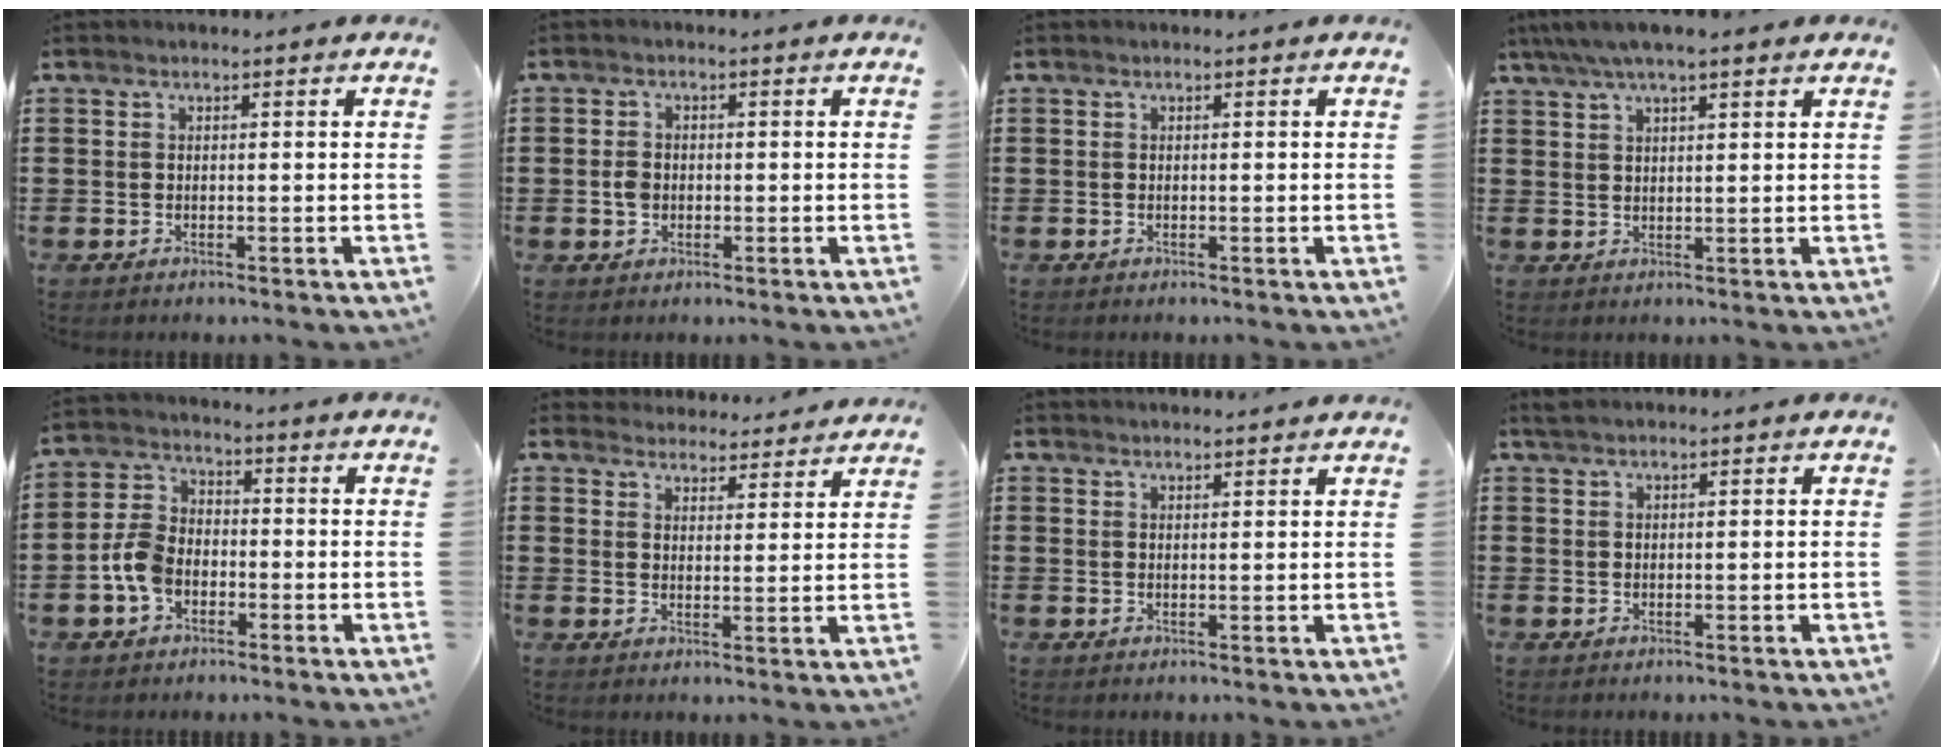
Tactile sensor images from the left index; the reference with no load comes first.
{"total": 2.3, "force": [-0.3, 1.7, 1.4], "torque": [-0.030, 0.005, -0.006]}
{"total": 0.0}
{"total": 4.4, "force": [3.3, 0.7, 2.8], "torque": [-0.061, 0.000, 0.058]}
{"total": 6.2, "force": [-2.2, 4.1, 4.0], "torque": [-0.106, 0.006, -0.049]}
{"total": 4.1, "force": [4.1, 0.4, 0.0], "torque": [-0.014, -0.018, 0.075]}
{"total": 1.6, "force": [1.6, 0.1, 0.2], "torque": [-0.008, 0.001, 0.032]}
{"total": 1.1, "force": [0.9, -0.1, 0.6], "torque": [-0.013, 0.000, 0.018]}